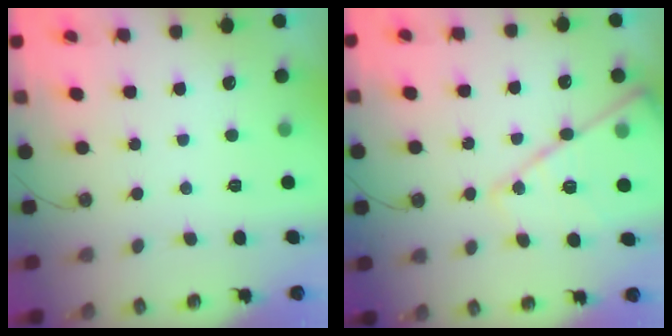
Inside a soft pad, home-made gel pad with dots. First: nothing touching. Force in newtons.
{"total": 16.1, "press": 16.1, "slide": 0.8}